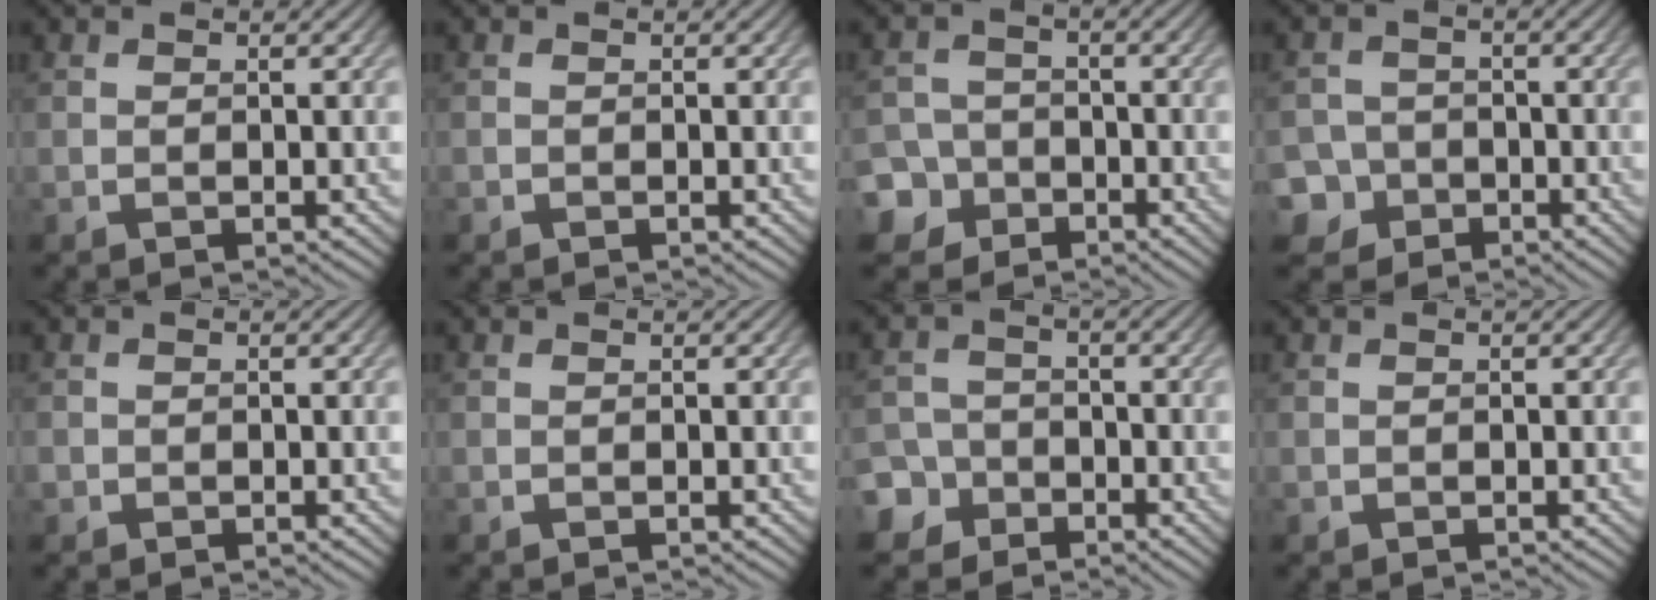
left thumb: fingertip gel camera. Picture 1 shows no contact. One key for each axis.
{"total": 0.0}
{"total": 7.0, "fx": -3.8, "fy": 5.7, "fz": 1.5, "tx": -0.036, "ty": -0.016, "tz": -0.090}
{"total": 5.5, "fx": -2.7, "fy": 4.6, "fz": 1.2, "tx": -0.023, "ty": -0.005, "tz": -0.068}
{"total": 0.7, "fx": -0.2, "fy": 0.6, "fz": 0.0, "tx": 0.002, "ty": -0.005, "tz": -0.008}
{"total": 0.0}
{"total": 5.9, "fx": -3.7, "fy": 4.5, "fz": 1.1, "tx": -0.017, "ty": -0.010, "tz": -0.086}
{"total": 0.0}